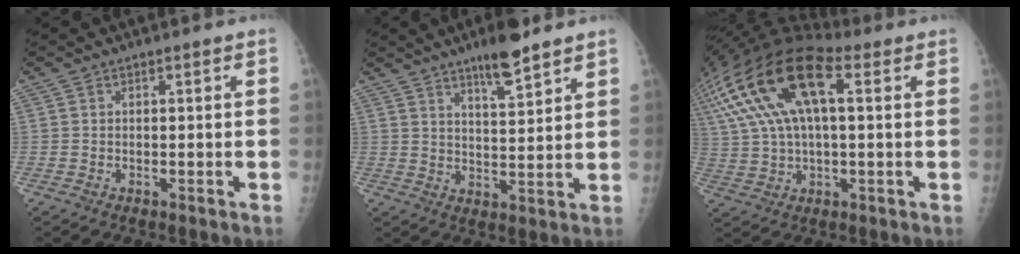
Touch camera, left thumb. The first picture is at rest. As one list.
[{"total": 8.1, "force": [5.9, 1.6, 5.4], "torque": [-0.077, -0.037, 0.099]}, {"total": 22.6, "force": [7.2, 11.0, 18.3], "torque": [-0.387, 0.039, 0.125]}]